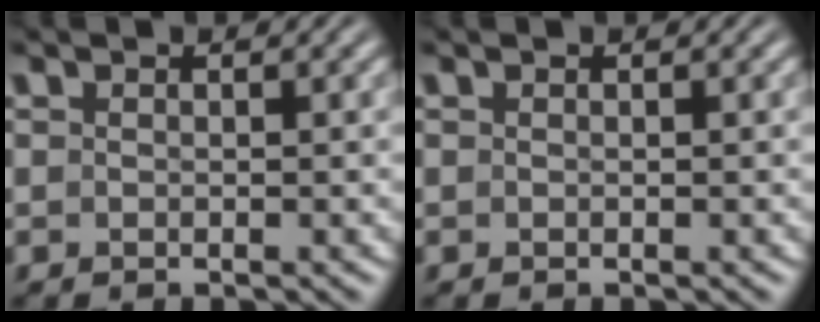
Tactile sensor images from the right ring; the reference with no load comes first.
{"total": 0.0}